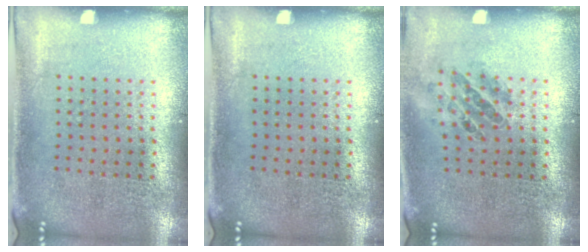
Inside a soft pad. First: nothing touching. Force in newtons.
{"total": 0.0}
{"total": 0.9, "press": 0.9, "slide": 0.3}